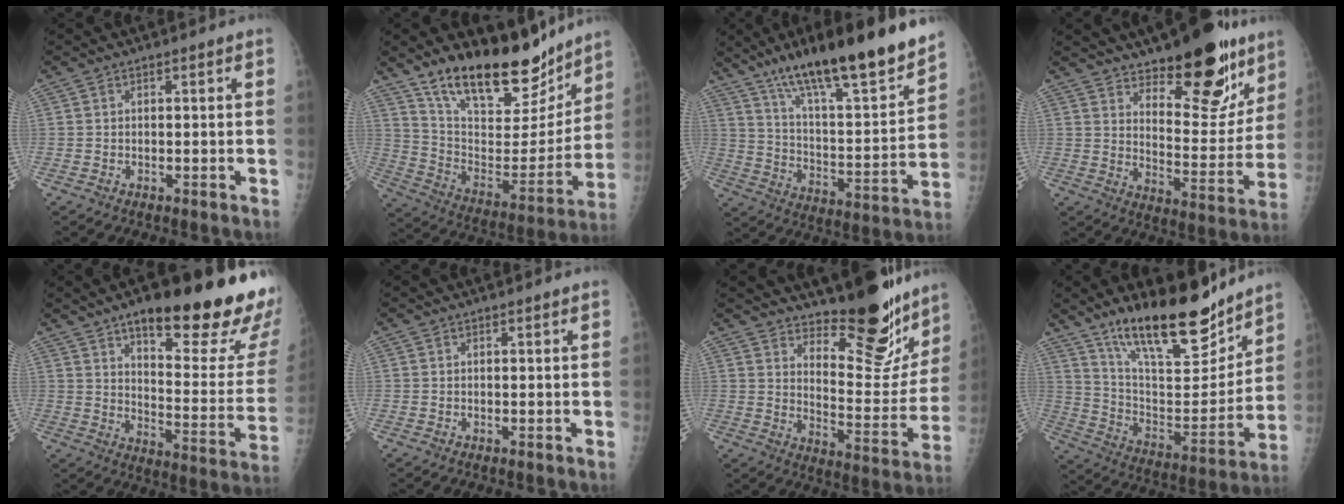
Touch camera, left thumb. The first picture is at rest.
{"total": 23.9, "force": [18.3, 9.2, 12.4], "torque": [-0.154, -0.094, 0.304]}
{"total": 23.8, "force": [17.6, 4.1, 15.4], "torque": [-0.221, -0.079, 0.294]}
{"total": 19.1, "force": [12.7, 7.7, 12.0], "torque": [-0.106, -0.093, 0.188]}
{"total": 28.1, "force": [17.3, 7.4, 20.8], "torque": [-0.224, -0.079, 0.241]}
{"total": 0.0}
{"total": 19.1, "force": [15.6, 6.1, 9.1], "torque": [-0.075, -0.135, 0.216]}
{"total": 22.3, "force": [16.8, 7.0, 12.9], "torque": [-0.169, -0.095, 0.284]}